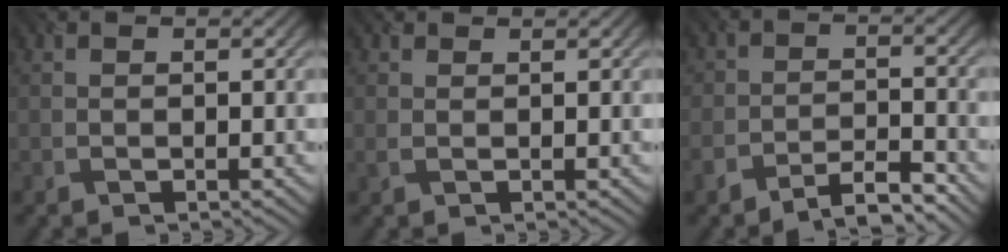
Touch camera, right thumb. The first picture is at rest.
{"total": 0.6, "force": [0.4, 0.3, 0.2], "torque": [-0.010, -0.004, 0.009]}
{"total": 4.6, "force": [-3.9, 1.6, 1.9], "torque": [-0.030, 0.003, -0.077]}